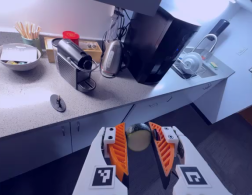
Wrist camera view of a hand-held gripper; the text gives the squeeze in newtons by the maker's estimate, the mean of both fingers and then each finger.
{"total": 11.0, "left": 11.1, "right": 10.9}